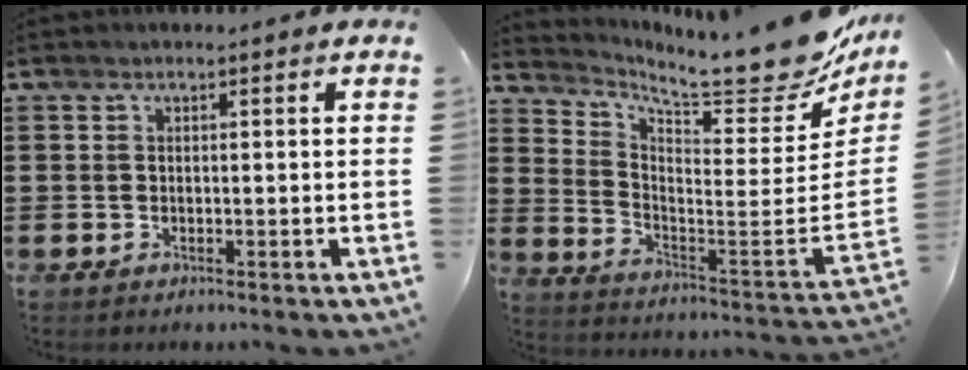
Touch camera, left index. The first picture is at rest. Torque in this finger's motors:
{"motor_torque": [2.14, 0.00, 0.00, -0.03]}